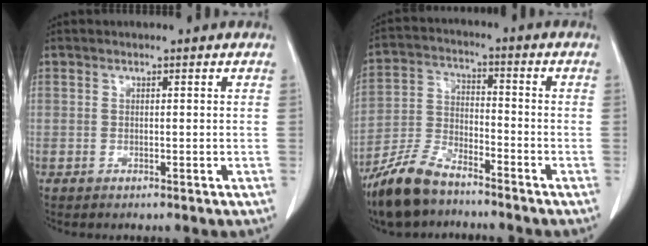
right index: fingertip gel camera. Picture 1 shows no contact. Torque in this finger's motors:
{"motor_torque": [0.68, -0.66, 0.23, 0.06]}